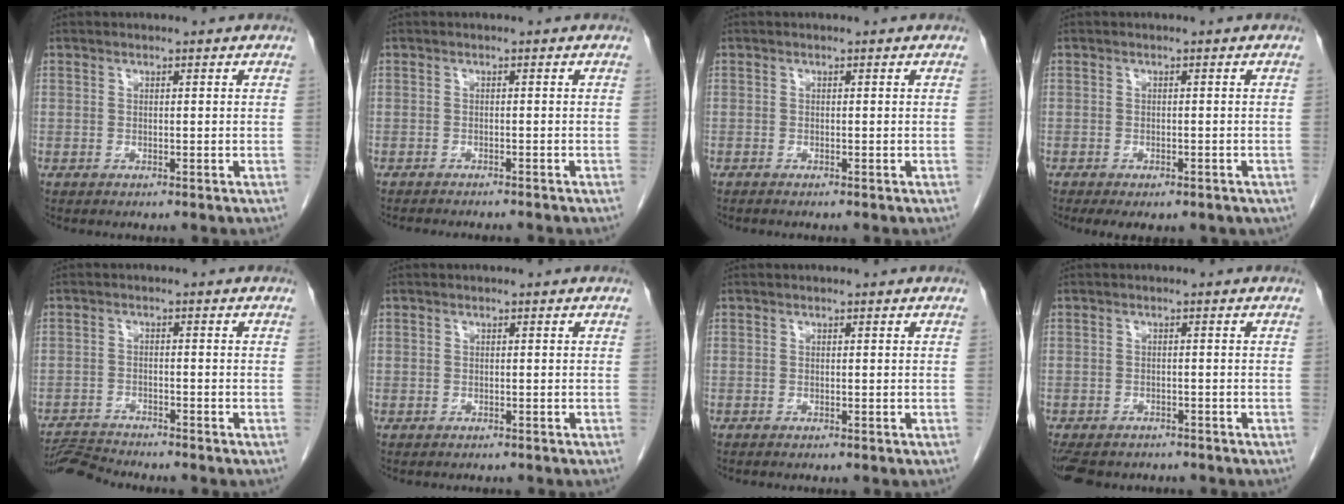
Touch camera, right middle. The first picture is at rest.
{"total": 7.4, "force": [-6.6, 0.9, 3.1], "torque": [-0.028, -0.009, -0.081]}
{"total": 1.1, "force": [-0.9, 0.0, 0.5], "torque": [-0.006, 0.000, -0.012]}
{"total": 6.0, "force": [-4.2, 2.7, 3.3], "torque": [-0.038, -0.002, -0.048]}
{"total": 4.6, "force": [-4.5, -1.0, -0.2], "torque": [0.003, -0.014, -0.080]}
{"total": 1.1, "force": [-0.8, 0.8, -0.1], "torque": [-0.007, 0.004, -0.014]}
{"total": 0.5, "force": [-0.5, 0.0, 0.2], "torque": [0.000, -0.001, -0.008]}
{"total": 9.2, "force": [-7.4, 4.4, 3.1], "torque": [-0.067, -0.011, -0.094]}